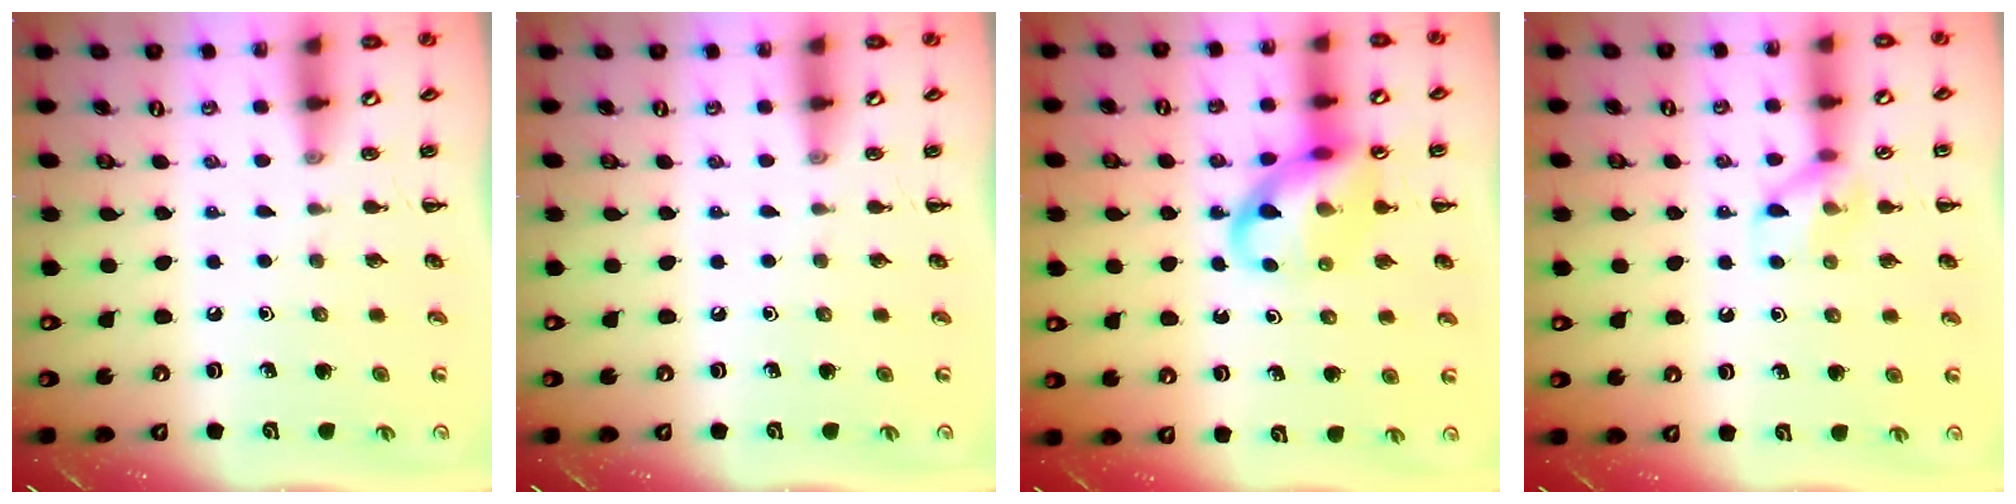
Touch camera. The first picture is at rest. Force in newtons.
{"total": 0.0}
{"total": 13.3, "press": 13.1, "slide": 2.1}
{"total": 8.3, "press": 8.2, "slide": 1.3}